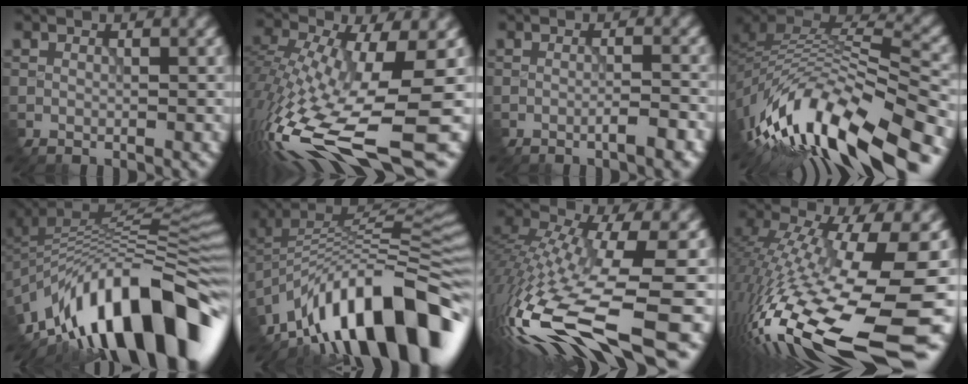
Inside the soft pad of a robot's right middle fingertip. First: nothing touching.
{"total": 13.8, "force": [-5.3, 4.1, 12.1], "torque": [-0.260, -0.017, -0.084]}
{"total": 2.5, "force": [-1.3, 0.5, 2.1], "torque": [-0.027, 0.007, -0.025]}
{"total": 15.2, "force": [-9.5, 5.4, 10.7], "torque": [-0.228, 0.007, -0.153]}
{"total": 15.4, "force": [-7.7, 5.9, 11.9], "torque": [-0.184, 0.032, -0.142]}
{"total": 14.2, "force": [-7.9, 5.0, 10.7], "torque": [-0.173, 0.038, -0.142]}
{"total": 14.4, "force": [-5.6, 4.0, 12.7], "torque": [-0.286, -0.015, -0.088]}
{"total": 16.0, "force": [-5.9, 4.1, 14.3], "torque": [-0.287, -0.017, -0.102]}